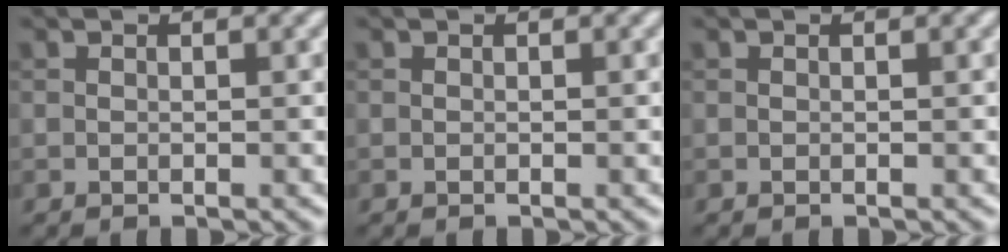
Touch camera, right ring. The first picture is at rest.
{"total": 0.0}
{"total": 0.0}